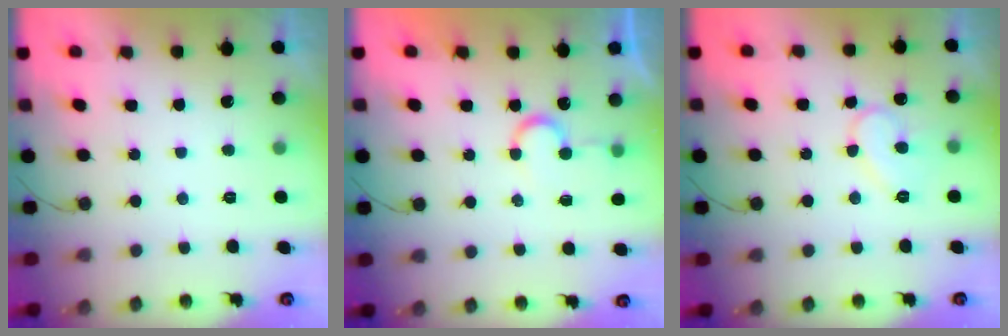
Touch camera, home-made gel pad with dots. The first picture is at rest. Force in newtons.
{"total": 6.8, "press": 6.7, "slide": 0.5}
{"total": 9.7, "press": 9.7, "slide": 0.9}